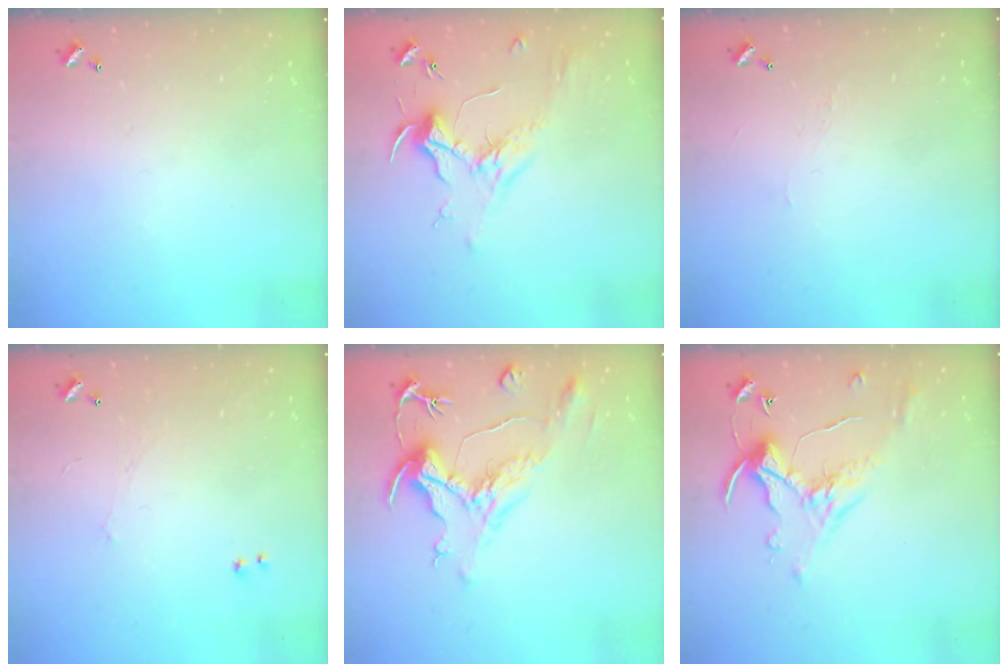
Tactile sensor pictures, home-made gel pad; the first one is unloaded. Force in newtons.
{"total": 1.8, "press": 1.6, "slide": 0.6}
{"total": 0.9, "press": 0.7, "slide": 0.6}
{"total": 1.0, "press": 0.9, "slide": 0.5}
{"total": 1.8, "press": 0.8, "slide": 1.5}
{"total": 1.1, "press": 0.6, "slide": 0.9}